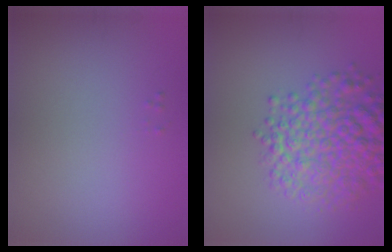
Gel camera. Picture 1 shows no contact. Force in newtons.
{"total": 7.0, "press": 7.0, "slide": 0.3}